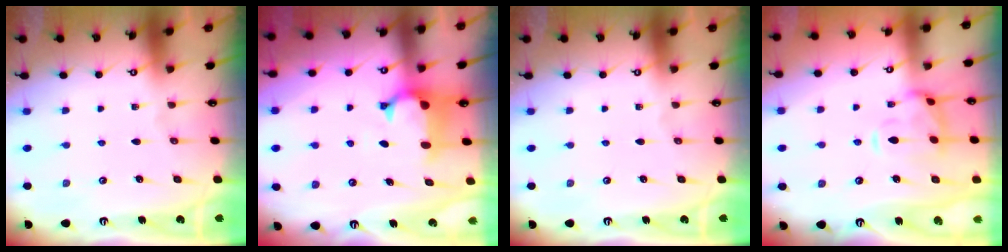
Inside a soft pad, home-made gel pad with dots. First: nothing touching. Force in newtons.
{"total": 1.2, "press": 0.6, "slide": 1.0}
{"total": 0.0}
{"total": 4.2, "press": 4.0, "slide": 1.4}